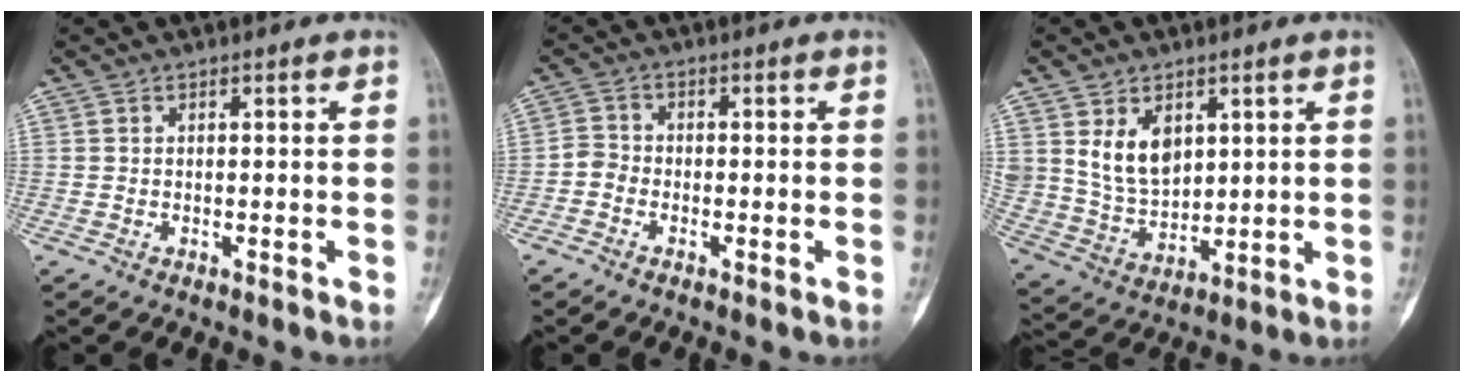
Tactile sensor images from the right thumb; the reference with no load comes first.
{"total": 2.3, "force": [-1.1, 1.8, 0.8], "torque": [-0.008, 0.011, -0.033]}
{"total": 10.1, "force": [3.8, 6.9, 6.3], "torque": [-0.093, -0.023, 0.092]}